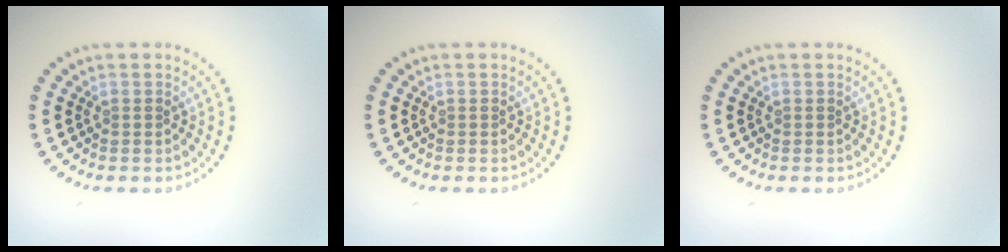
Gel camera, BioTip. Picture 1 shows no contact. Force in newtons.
{"total": 0.0}
{"total": 0.0}